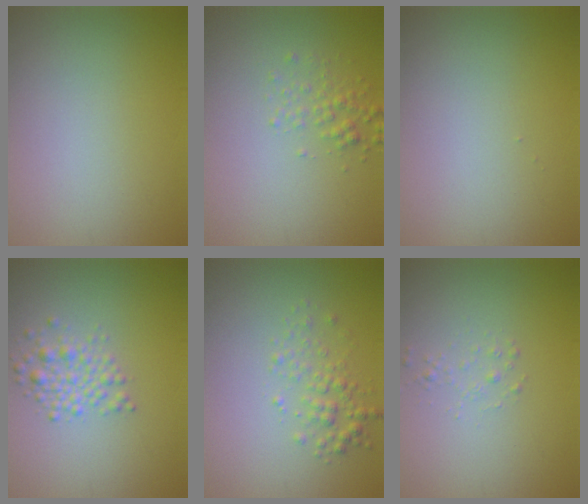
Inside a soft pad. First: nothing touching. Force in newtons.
{"total": 1.6, "press": 1.6, "slide": 0.1}
{"total": 0.0}
{"total": 2.5, "press": 2.5, "slide": 0.1}
{"total": 2.0, "press": 2.0, "slide": 0.1}
{"total": 0.8, "press": 0.7, "slide": 0.1}